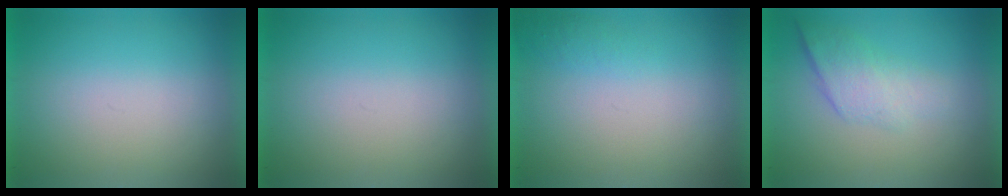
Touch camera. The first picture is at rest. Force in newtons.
{"total": 0.0}
{"total": 1.0}
{"total": 2.3}